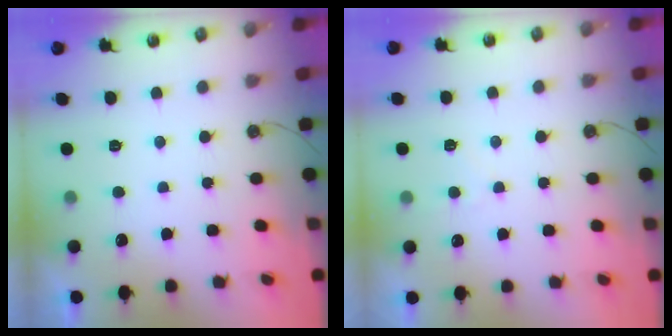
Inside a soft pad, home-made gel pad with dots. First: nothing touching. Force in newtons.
{"total": 3.3, "press": 3.3, "slide": 0.4}